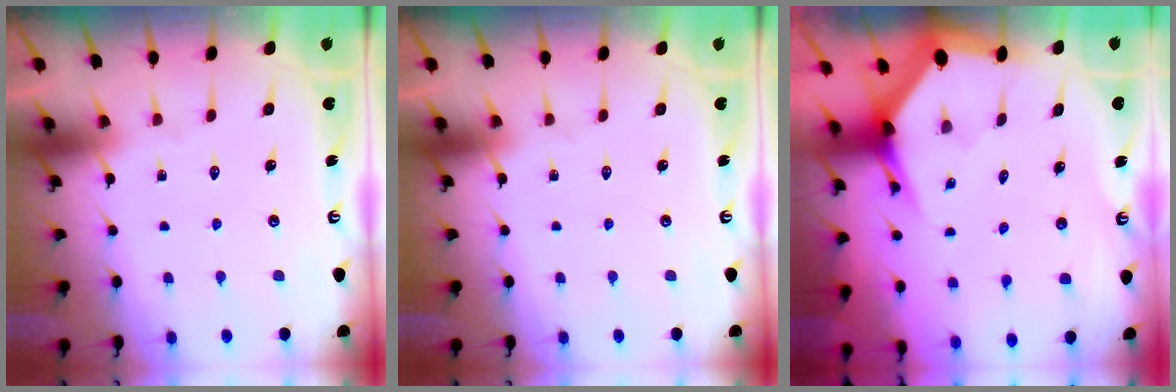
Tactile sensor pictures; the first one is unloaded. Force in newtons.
{"total": 0.0}
{"total": 4.3, "press": 4.2, "slide": 0.4}